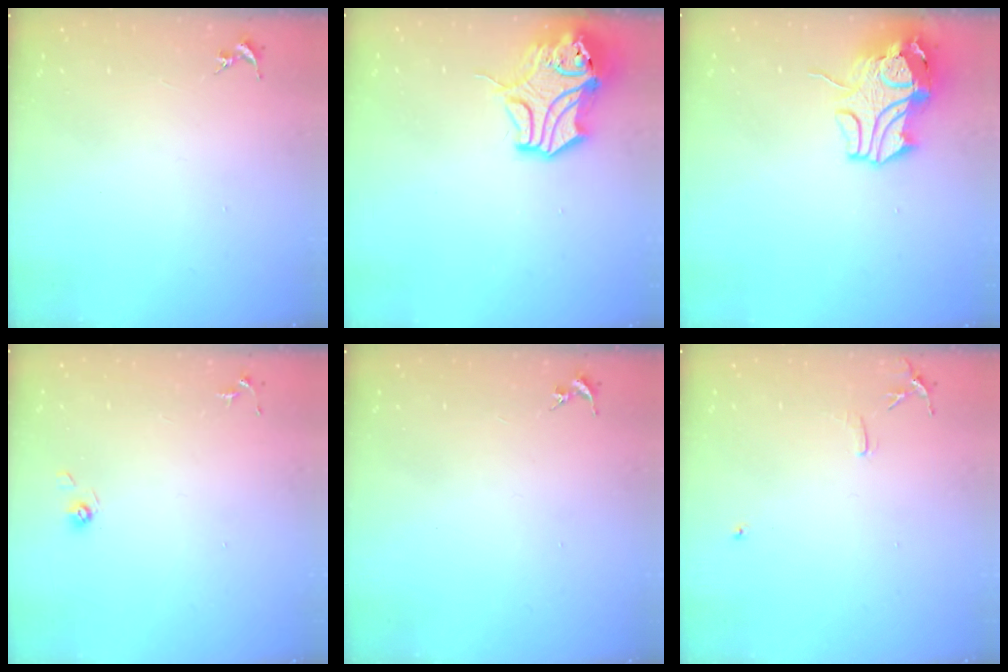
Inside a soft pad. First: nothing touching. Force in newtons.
{"total": 14.2, "press": 14.1, "slide": 1.9}
{"total": 13.3, "press": 13.1, "slide": 2.0}
{"total": 4.7, "press": 4.4, "slide": 1.5}
{"total": 0.0}
{"total": 6.2, "press": 6.1, "slide": 0.7}